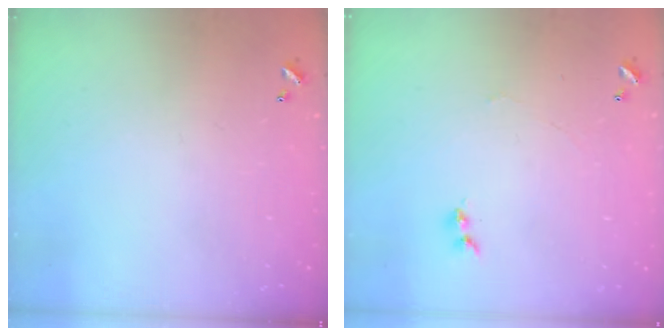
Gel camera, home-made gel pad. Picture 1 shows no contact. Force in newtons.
{"total": 1.2, "press": 1.1, "slide": 0.3}